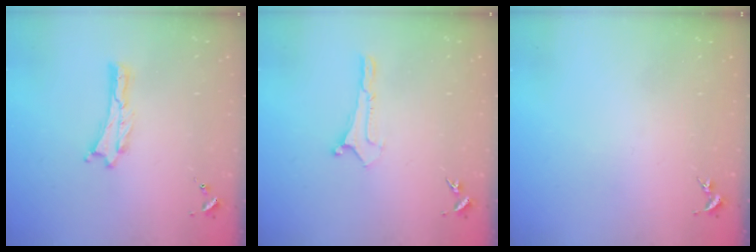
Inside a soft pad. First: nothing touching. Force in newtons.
{"total": 0.0}
{"total": 0.0}